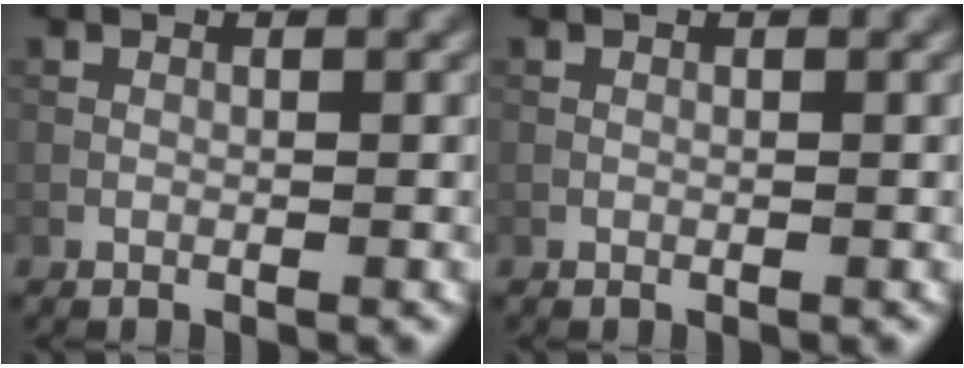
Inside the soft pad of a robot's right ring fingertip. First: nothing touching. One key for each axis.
{"total": 0.0}